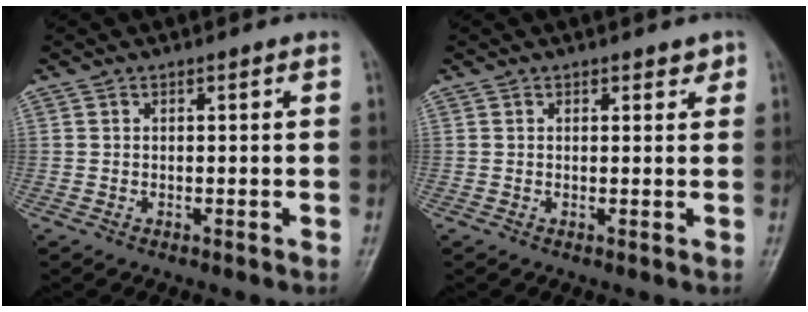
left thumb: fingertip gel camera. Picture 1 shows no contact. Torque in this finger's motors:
{"motor_torque": [-0.08, -0.03, 0.21, 0.00, 0.01]}